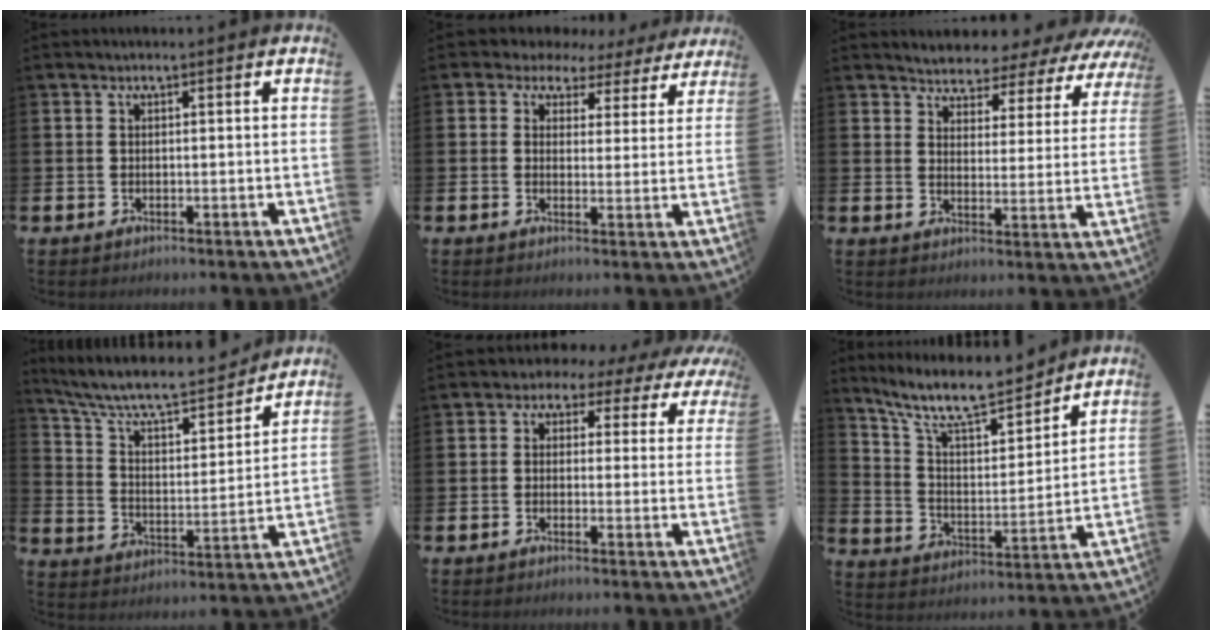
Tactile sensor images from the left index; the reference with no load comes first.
{"total": 3.4, "force": [2.3, 2.4, 0.2], "torque": [-0.017, -0.019, 0.034]}
{"total": 3.8, "force": [3.7, 1.0, -0.2], "torque": [-0.013, -0.039, 0.056]}
{"total": 8.0, "force": [7.3, 1.7, 2.9], "torque": [-0.095, -0.050, 0.123]}
{"total": 1.9, "force": [-0.2, 1.8, 0.6], "torque": [-0.016, -0.002, -0.015]}
{"total": 7.1, "force": [6.6, 0.4, 2.5], "torque": [-0.074, -0.033, 0.120]}